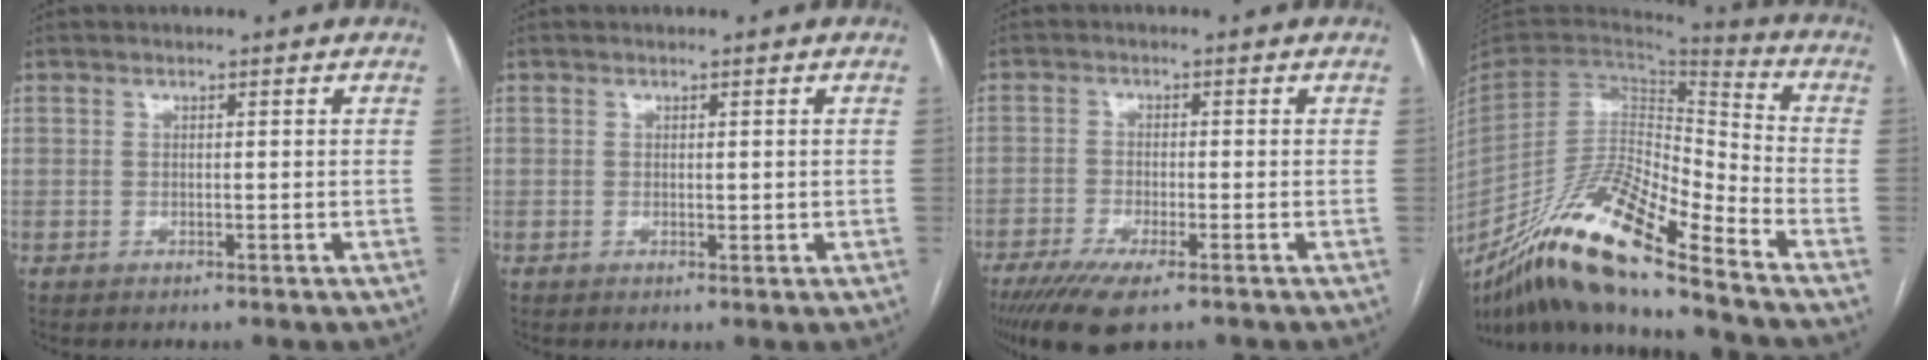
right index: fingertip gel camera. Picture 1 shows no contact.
{"total": 1.0, "force": [0.1, 0.5, 0.8], "torque": [-0.014, -0.003, 0.003]}
{"total": 8.7, "force": [-6.0, 1.6, 6.1], "torque": [-0.103, -0.020, -0.099]}
{"total": 21.8, "force": [-15.9, 1.5, 14.9], "torque": [-0.302, -0.030, -0.298]}